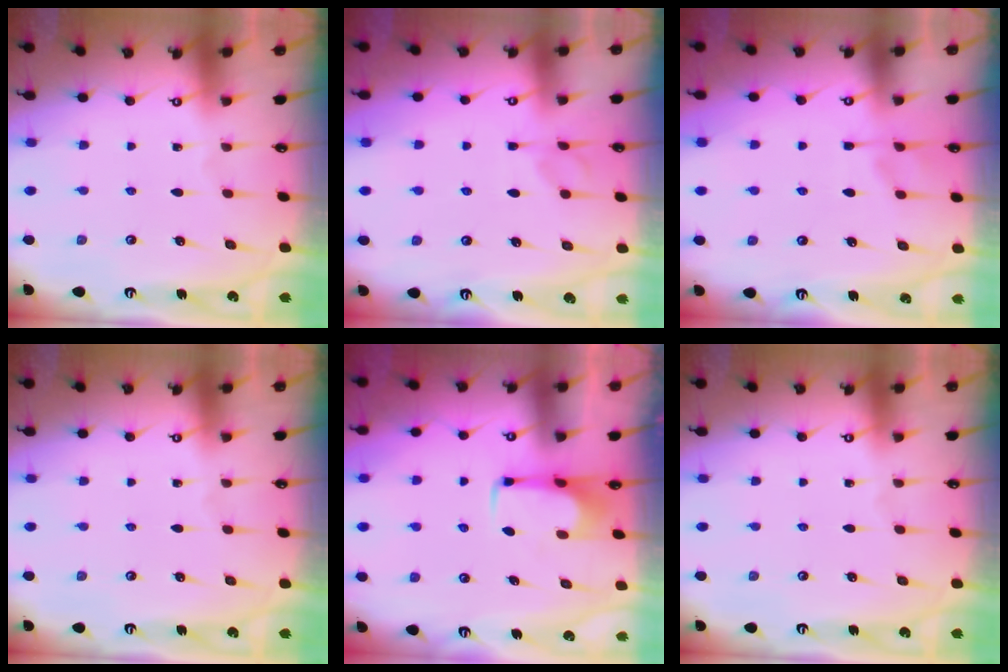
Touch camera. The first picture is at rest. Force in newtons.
{"total": 2.1, "press": 2.0, "slide": 0.8}
{"total": 0.9, "press": 0.2, "slide": 0.9}
{"total": 0.0}
{"total": 1.7, "press": 1.7, "slide": 0.4}
{"total": 0.0}